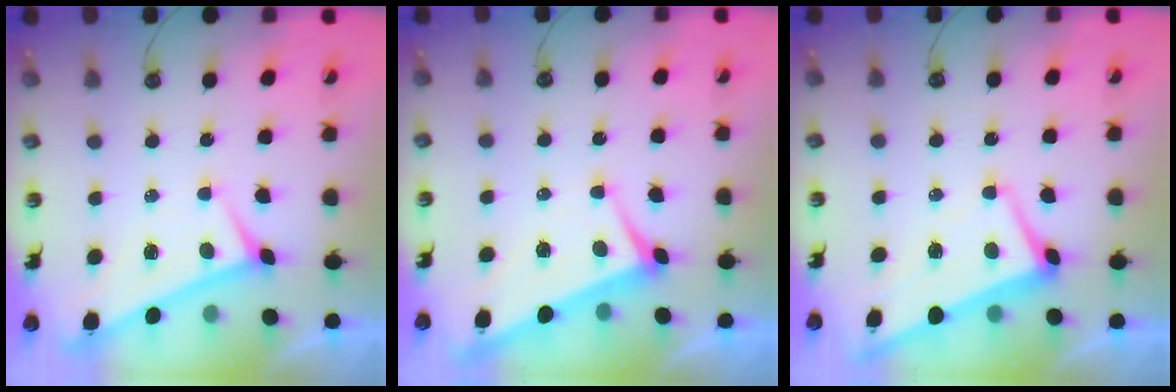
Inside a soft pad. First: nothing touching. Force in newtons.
{"total": 2.2, "press": 1.9, "slide": 1.0}
{"total": 1.1, "press": 0.6, "slide": 0.9}